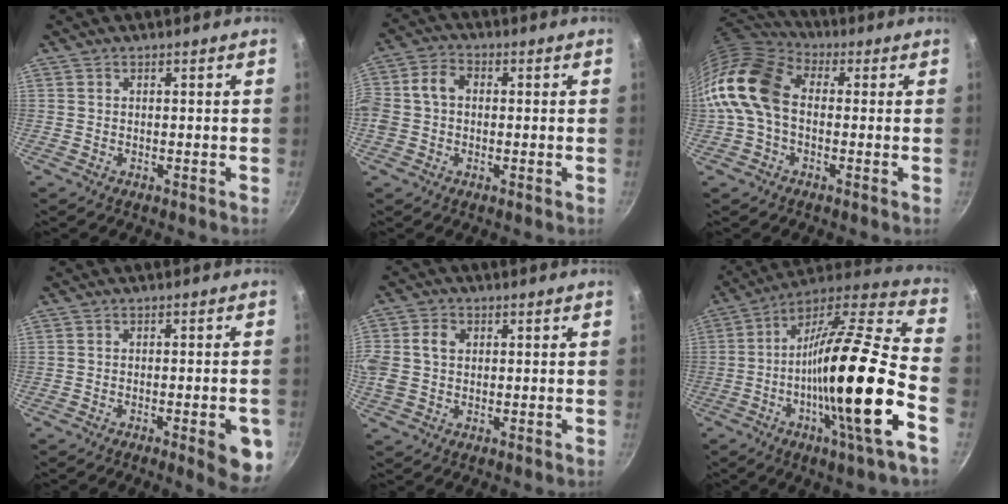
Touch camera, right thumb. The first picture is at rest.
{"total": 7.0, "force": [0.2, 5.4, 4.5], "torque": [-0.081, 0.023, -0.011]}
{"total": 15.0, "force": [-0.6, 10.6, 10.6], "torque": [-0.193, 0.034, -0.032]}
{"total": 7.6, "force": [-3.0, 2.0, 6.7], "torque": [-0.062, 0.008, -0.035]}
{"total": 8.2, "force": [1.3, 6.4, 5.0], "torque": [-0.103, 0.014, 0.018]}
{"total": 26.1, "force": [-7.4, 3.6, 24.8], "torque": [-0.375, 0.013, -0.138]}